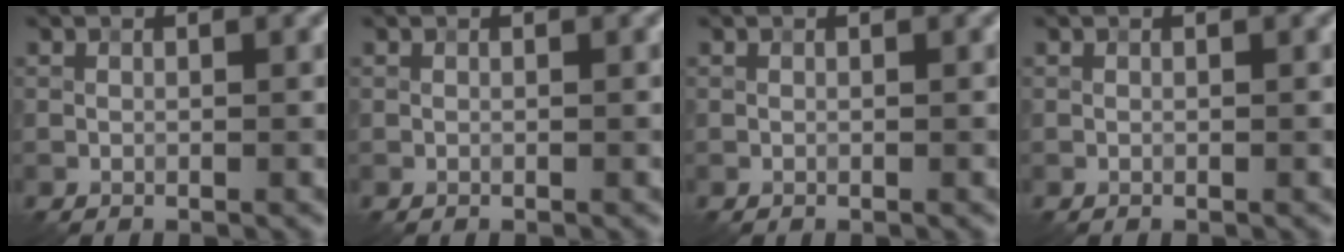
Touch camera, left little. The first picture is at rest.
{"total": 0.0}
{"total": 0.0}
{"total": 0.0}